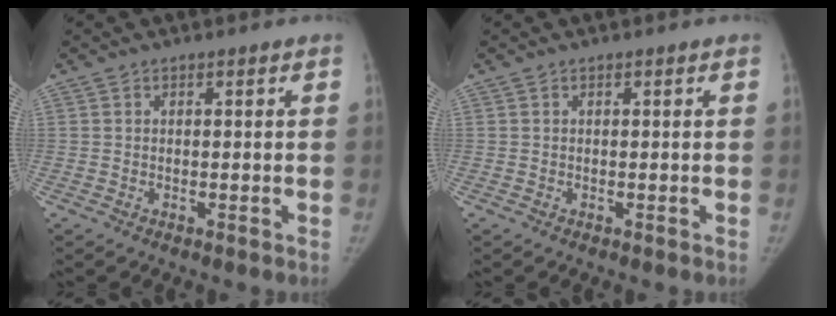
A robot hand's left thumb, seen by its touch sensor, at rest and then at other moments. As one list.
[{"total": 0.0}]